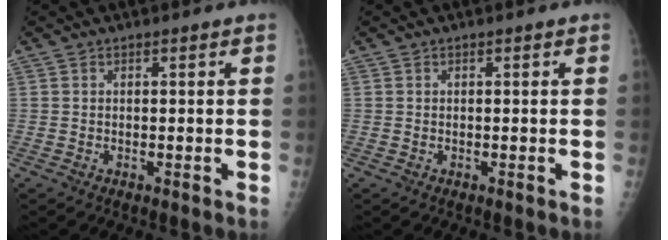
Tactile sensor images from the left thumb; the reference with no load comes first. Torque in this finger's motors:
{"motor_torque": [-0.03, 0.00, -0.04, -0.02, 0.00]}